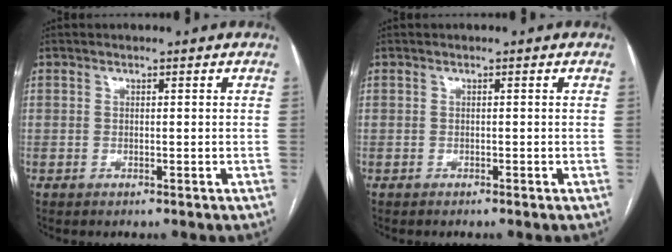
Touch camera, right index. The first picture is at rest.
{"total": 0.0}